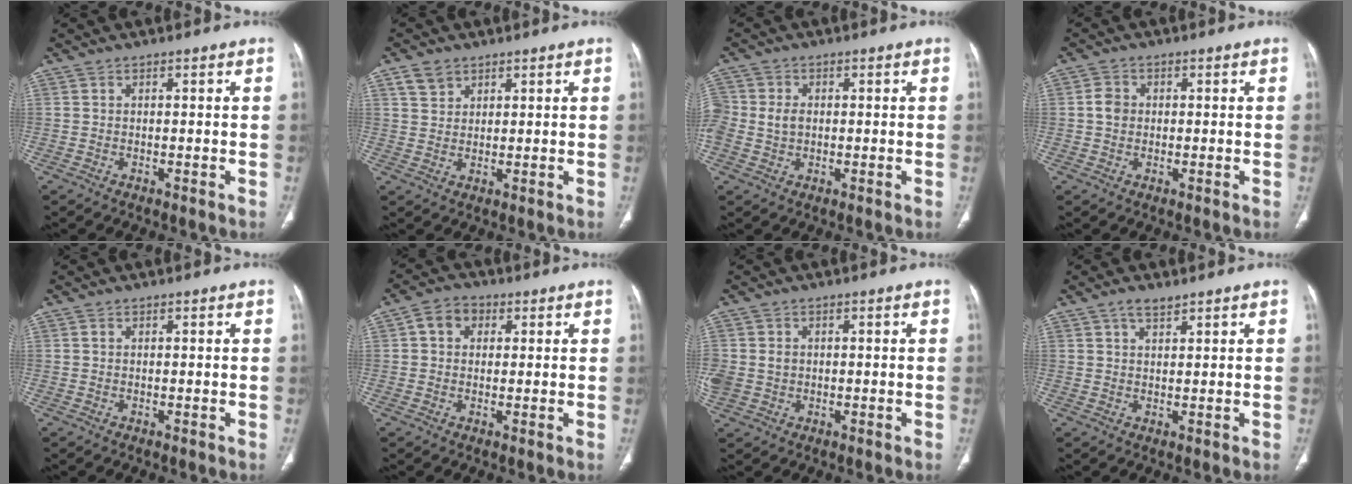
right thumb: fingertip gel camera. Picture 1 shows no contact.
{"total": 3.9, "force": [2.4, 2.7, 1.4], "torque": [-0.017, -0.008, 0.050]}
{"total": 6.5, "force": [0.2, 5.1, 4.0], "torque": [-0.093, 0.009, 0.009]}
{"total": 2.8, "force": [0.1, 2.4, 1.5], "torque": [-0.020, 0.006, -0.002]}
{"total": 0.0}
{"total": 5.0, "force": [1.2, 4.1, 2.6], "torque": [-0.029, 0.009, 0.014]}
{"total": 5.7, "force": [0.1, 4.8, 3.0], "torque": [-0.080, 0.006, 0.012]}
{"total": 2.5, "force": [1.8, 1.0, 1.5], "torque": [-0.025, -0.007, 0.033]}